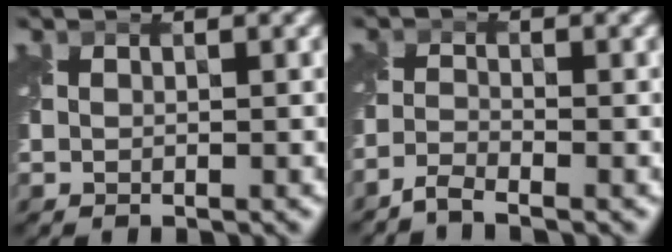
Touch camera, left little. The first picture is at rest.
{"total": 2.0, "force": [-1.8, 0.0, 0.7], "torque": [-0.017, -0.005, -0.050]}